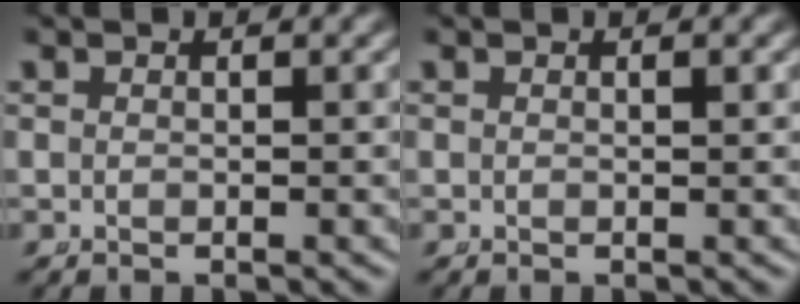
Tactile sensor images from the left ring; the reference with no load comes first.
{"total": 0.0}